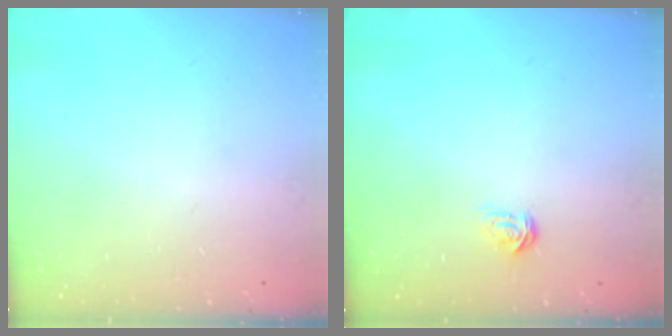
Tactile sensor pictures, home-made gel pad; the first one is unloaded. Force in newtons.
{"total": 1.8, "press": 1.7, "slide": 0.2}